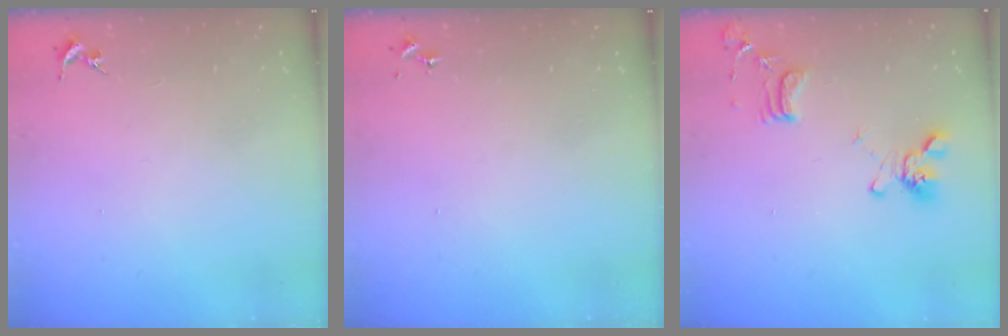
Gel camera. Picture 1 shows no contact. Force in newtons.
{"total": 0.0}
{"total": 13.7, "press": 13.6, "slide": 1.5}